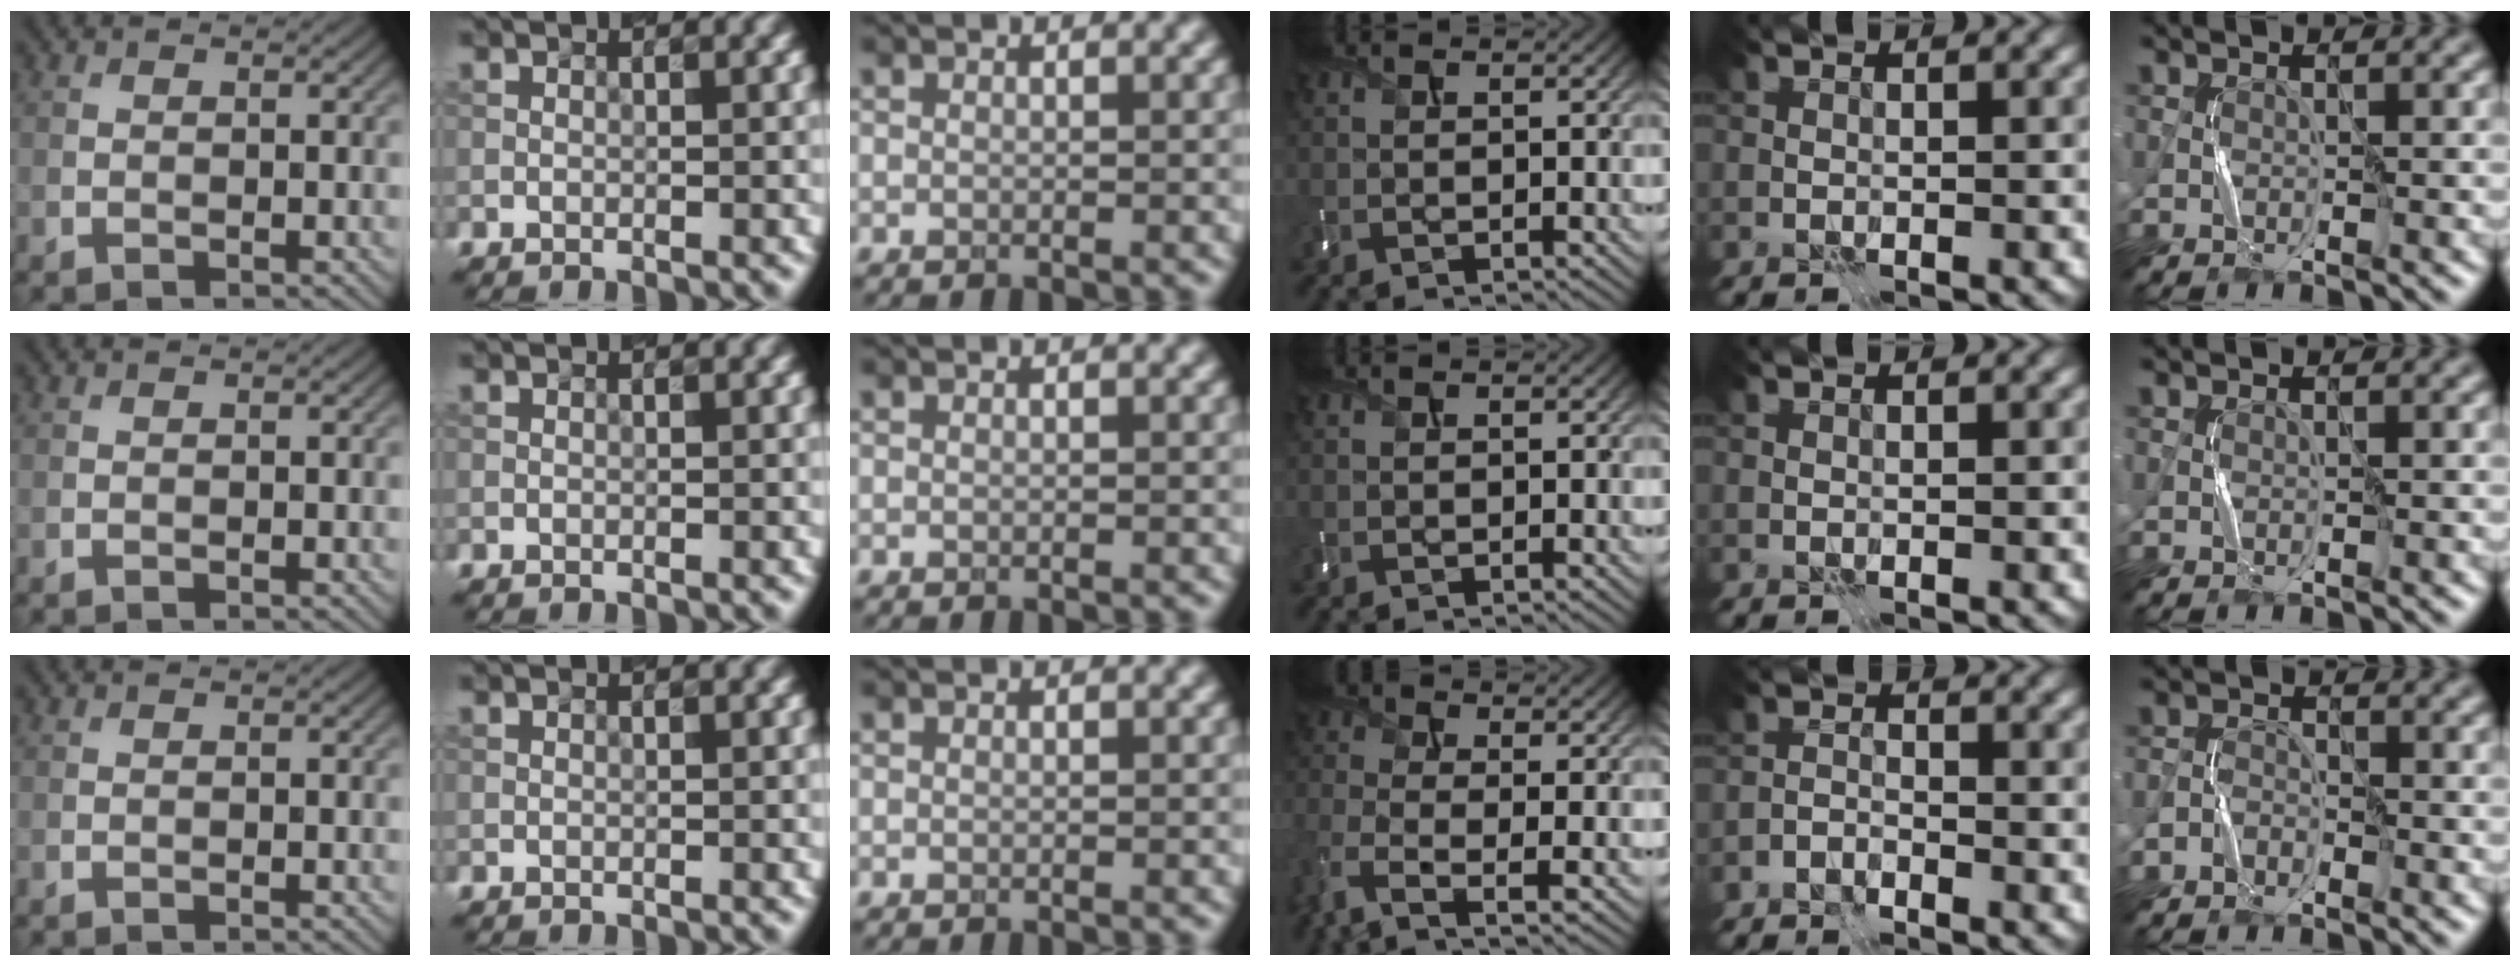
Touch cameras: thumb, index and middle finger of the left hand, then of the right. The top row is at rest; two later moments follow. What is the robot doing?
{"motion": "press", "object": "memory foam"}